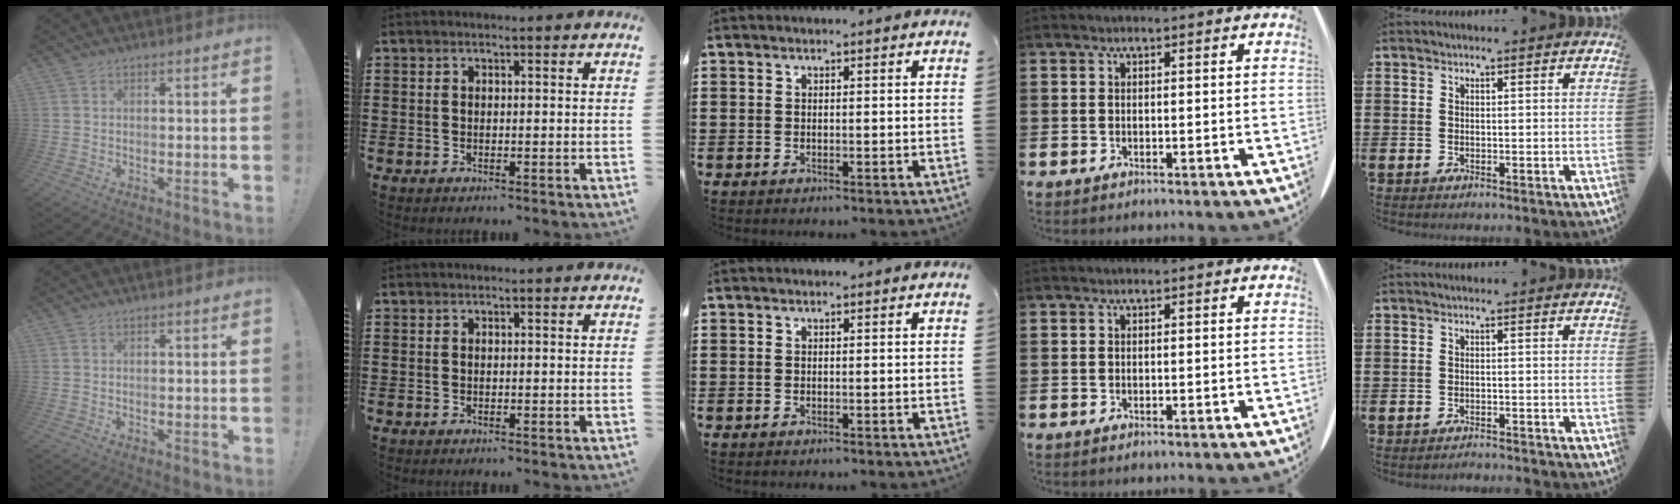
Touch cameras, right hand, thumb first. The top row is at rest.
{"little": {"total": 1.1, "force": [-1.1, -0.1, -0.1], "torque": [-0.001, 0.003, -0.023]}}